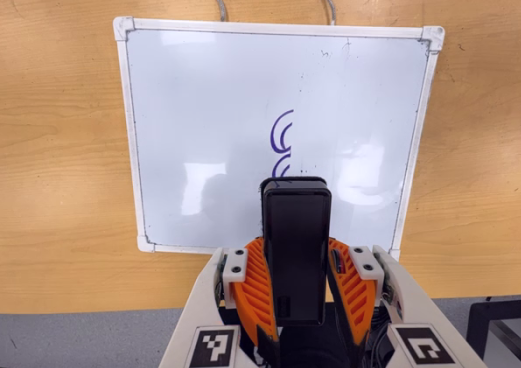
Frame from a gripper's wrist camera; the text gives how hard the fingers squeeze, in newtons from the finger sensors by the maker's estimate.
{"total": 10.3, "left": 8.6, "right": 12.0}